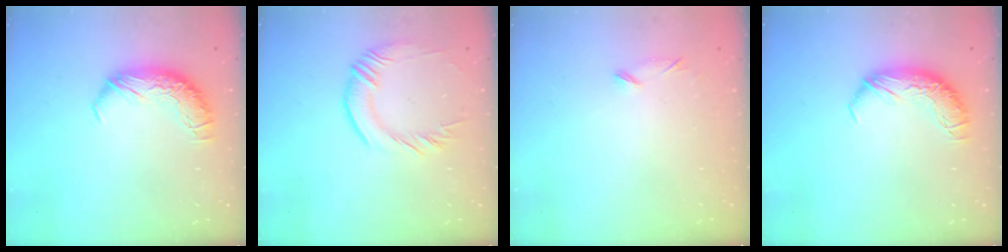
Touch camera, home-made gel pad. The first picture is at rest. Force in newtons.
{"total": 1.5, "press": 1.0, "slide": 1.1}
{"total": 6.7, "press": 6.6, "slide": 1.2}
{"total": 0.0}